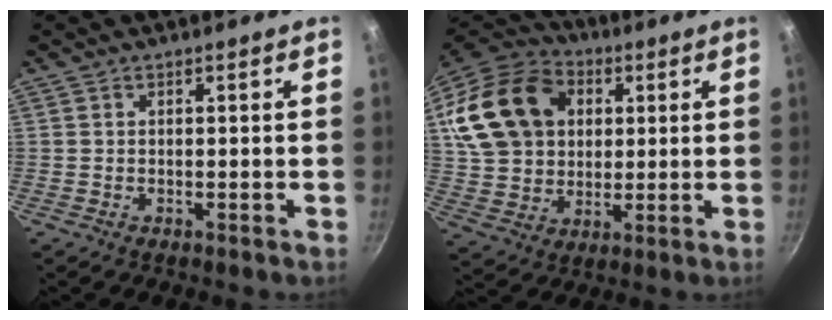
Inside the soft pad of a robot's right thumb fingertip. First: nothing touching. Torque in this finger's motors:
{"motor_torque": [-0.12, 1.64, 0.86, -0.12, 0.22]}